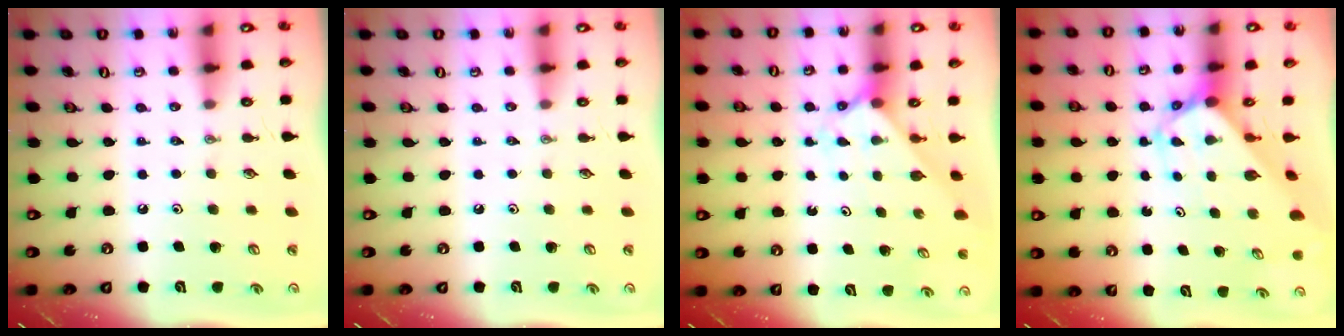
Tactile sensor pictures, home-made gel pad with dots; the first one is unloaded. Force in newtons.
{"total": 0.0}
{"total": 2.3, "press": 2.3, "slide": 0.2}
{"total": 3.1, "press": 3.0, "slide": 0.3}